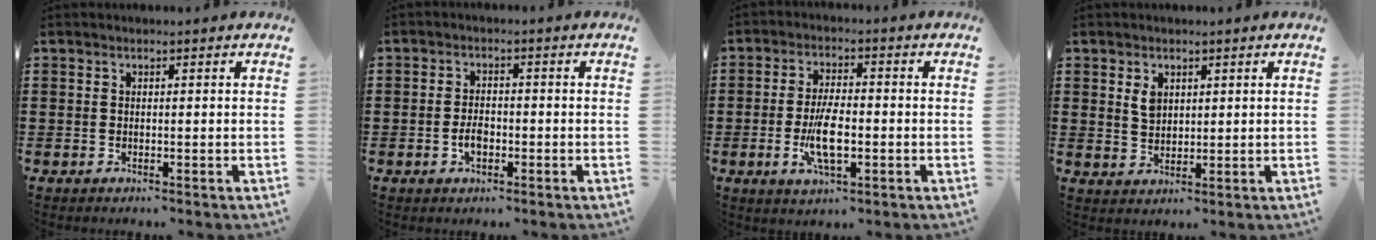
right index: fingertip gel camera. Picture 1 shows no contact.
{"total": 2.8, "force": [-0.9, 1.5, 2.2], "torque": [-0.044, 0.000, -0.015]}
{"total": 7.6, "force": [-1.7, 2.7, 6.9], "torque": [-0.150, -0.013, -0.034]}
{"total": 2.7, "force": [1.4, 1.7, 1.6], "torque": [-0.038, 0.003, 0.026]}